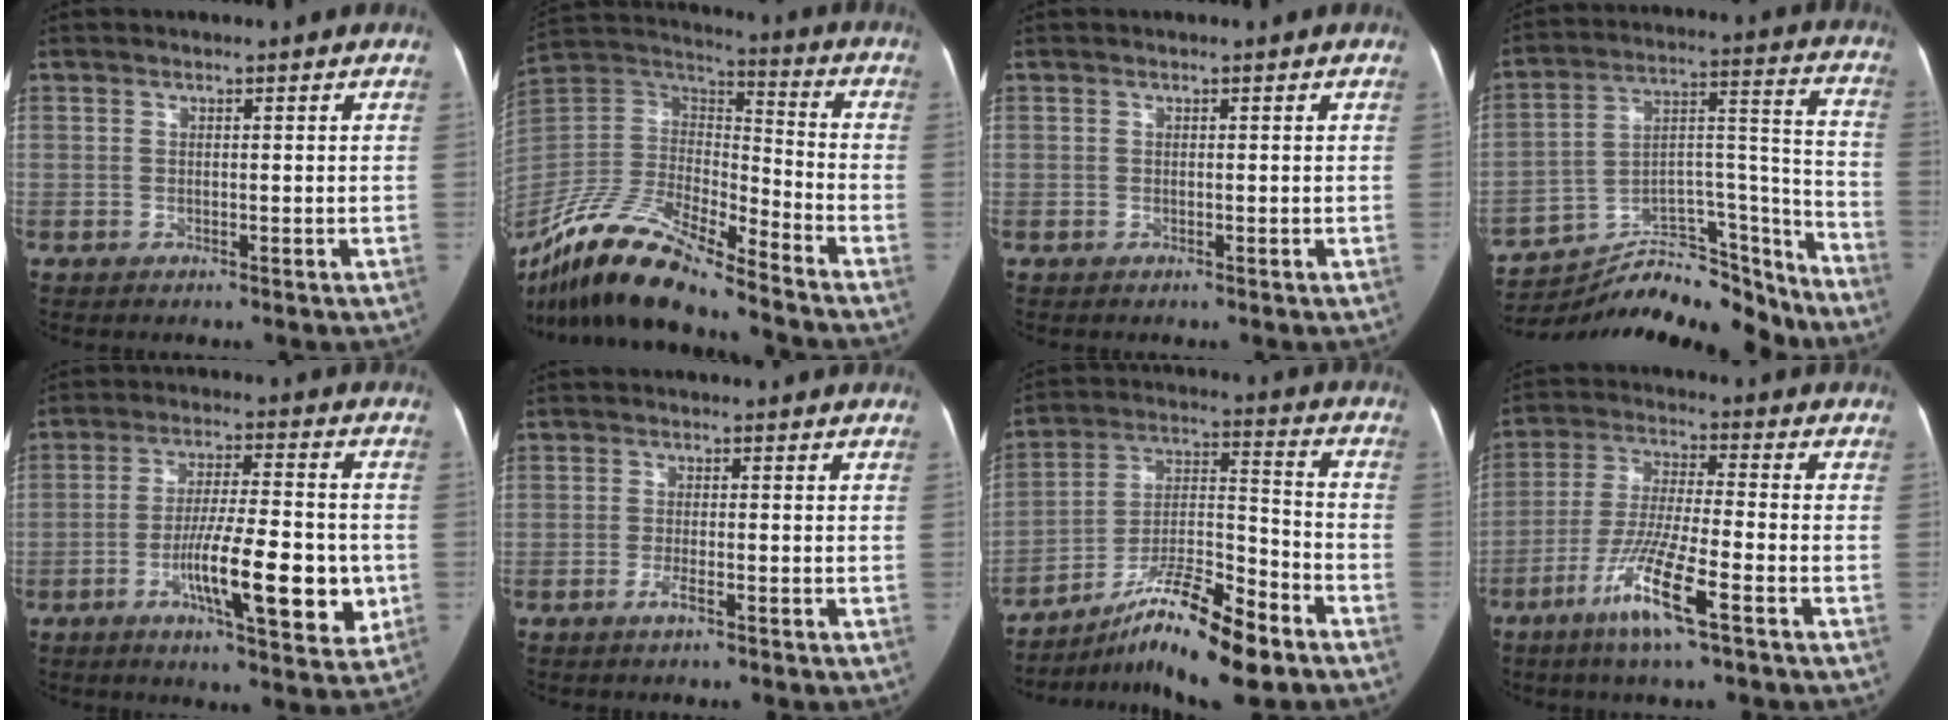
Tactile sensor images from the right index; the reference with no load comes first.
{"total": 18.0, "force": [-15.0, 3.4, 9.3], "torque": [-0.185, 0.020, -0.285]}
{"total": 0.0}
{"total": 20.8, "force": [-19.3, 5.2, 5.6], "torque": [-0.092, 0.055, -0.300]}
{"total": 14.4, "force": [-4.0, 3.0, 13.5], "torque": [-0.211, 0.001, -0.062]}
{"total": 2.0, "force": [-1.2, 0.2, 1.5], "torque": [-0.029, 0.000, -0.023]}
{"total": 16.4, "force": [-11.6, 1.9, 11.4], "torque": [-0.211, -0.003, -0.197]}
{"total": 11.4, "force": [-6.0, 0.3, 9.7], "torque": [-0.196, -0.019, -0.115]}